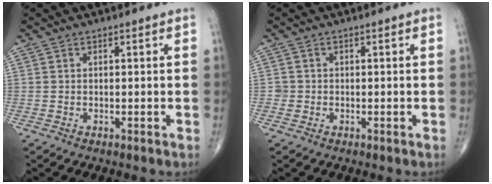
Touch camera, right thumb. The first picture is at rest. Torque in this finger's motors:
{"motor_torque": [0.19, 0.11, 0.21, -0.07, -0.04]}